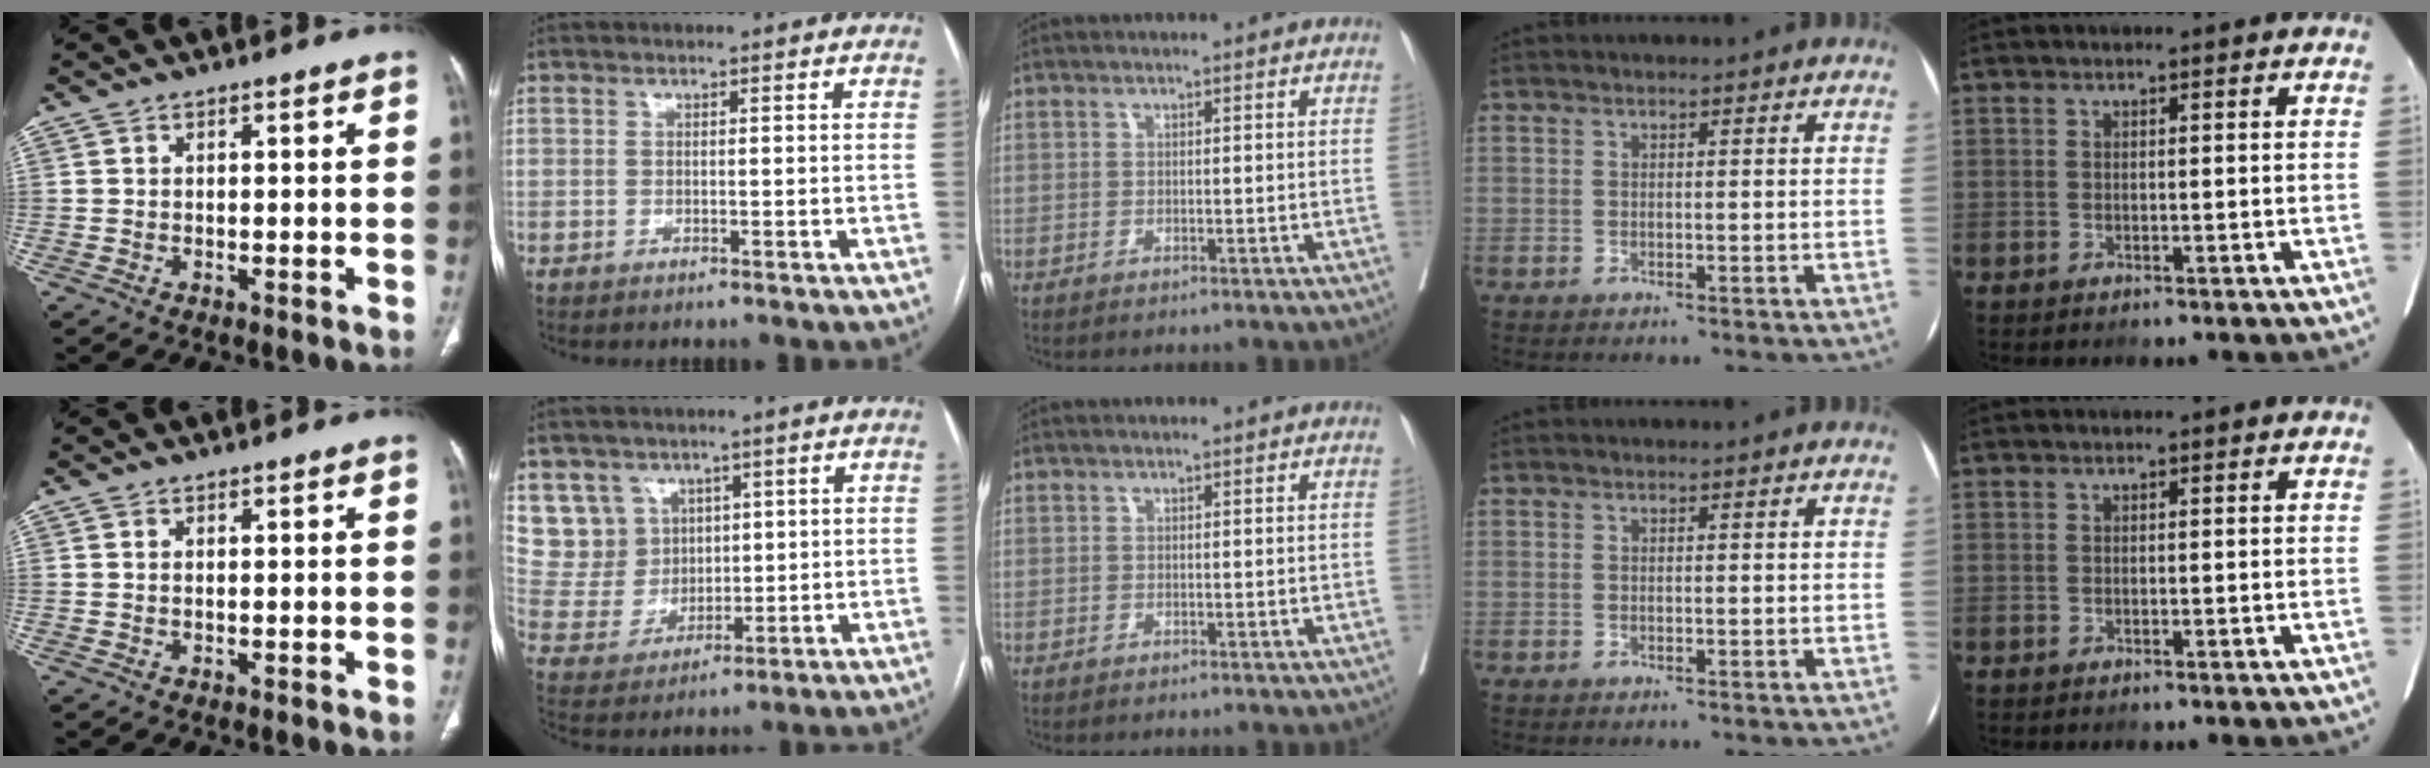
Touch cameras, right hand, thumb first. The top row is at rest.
{"index": {"total": 8.4, "force": [4.5, 7.0, 0.9], "torque": [-0.030, 0.025, 0.106]}}